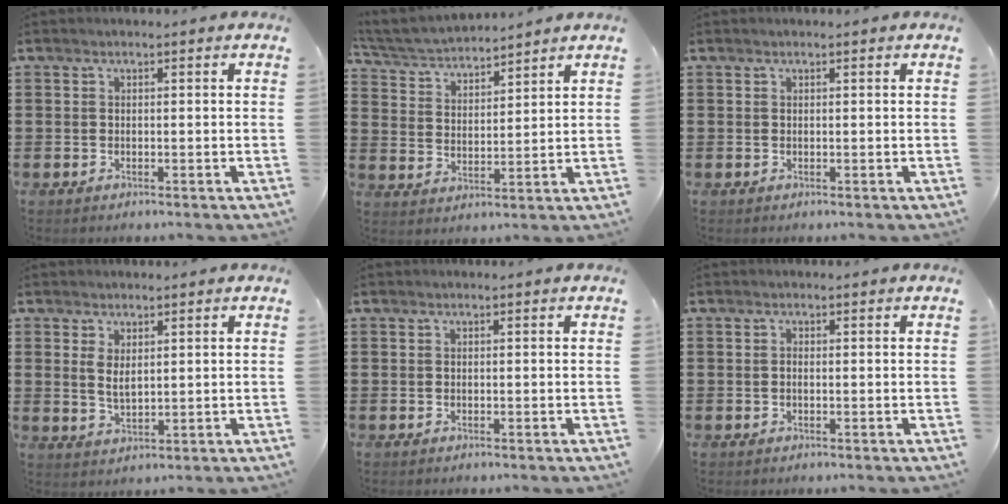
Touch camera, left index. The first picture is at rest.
{"total": 4.5, "force": [4.4, 0.6, 0.7], "torque": [-0.036, -0.021, 0.077]}
{"total": 0.0}
{"total": 2.8, "force": [1.4, 1.3, 2.1], "torque": [-0.045, 0.004, 0.025]}
{"total": 0.0}
{"total": 0.5, "force": [-0.1, 0.2, 0.5], "torque": [-0.011, -0.003, -0.001]}